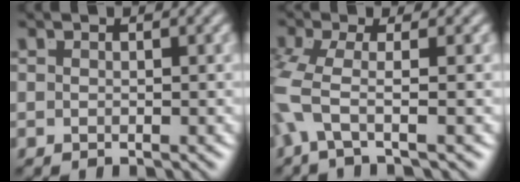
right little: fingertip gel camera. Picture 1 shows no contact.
{"total": 4.2, "force": [-0.5, 2.0, 3.7], "torque": [-0.108, -0.015, -0.007]}